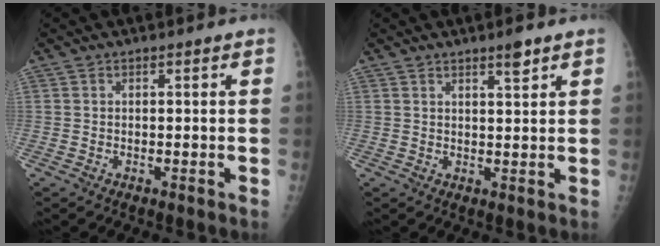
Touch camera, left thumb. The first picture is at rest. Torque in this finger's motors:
{"motor_torque": [0.03, 0.25, -0.31, -0.14, 0.03]}